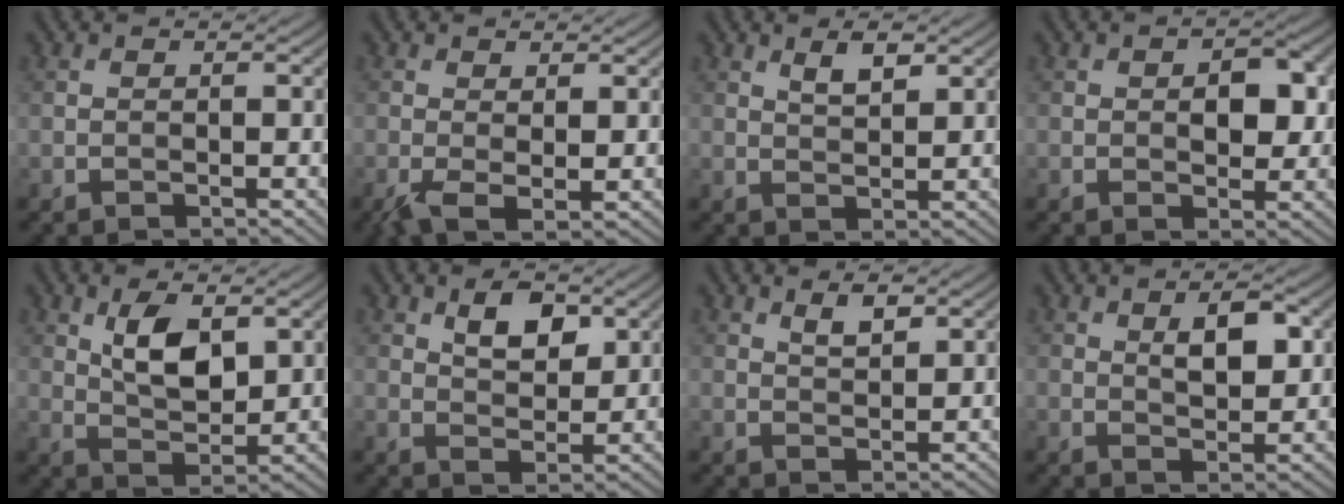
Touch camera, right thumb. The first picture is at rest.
{"total": 3.2, "force": [-0.5, 1.2, 2.9], "torque": [-0.072, -0.006, -0.009]}
{"total": 2.9, "force": [1.7, 1.0, 2.1], "torque": [-0.041, -0.002, 0.034]}
{"total": 4.4, "force": [0.4, 2.6, 3.5], "torque": [-0.052, -0.002, 0.004]}
{"total": 6.5, "force": [2.4, 3.2, 5.1], "torque": [-0.100, -0.004, 0.046]}
{"total": 4.9, "force": [2.4, 2.7, 3.3], "torque": [-0.059, -0.003, 0.043]}
{"total": 2.6, "force": [1.6, 0.9, 1.8], "torque": [-0.036, -0.002, 0.032]}
{"total": 4.6, "force": [1.5, 2.1, 3.8], "torque": [-0.066, -0.002, 0.027]}